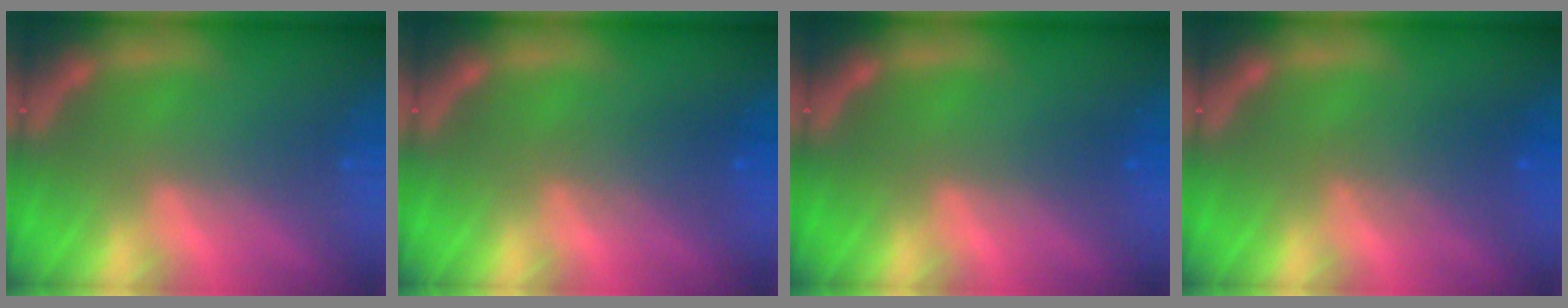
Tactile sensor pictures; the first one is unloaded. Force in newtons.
{"total": 2.5}
{"total": 0.9}
{"total": 3.0}